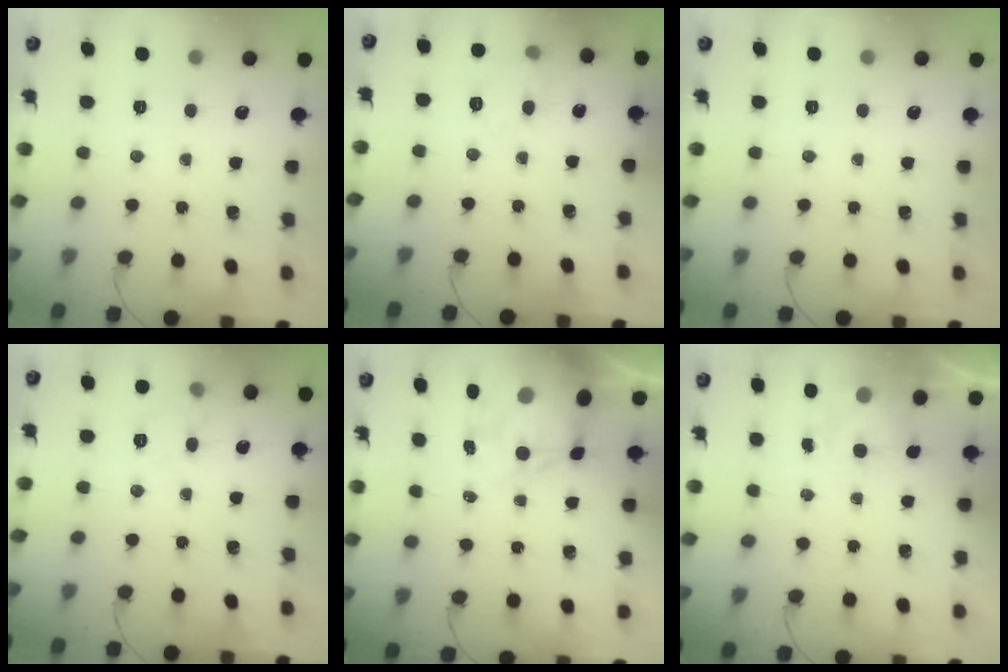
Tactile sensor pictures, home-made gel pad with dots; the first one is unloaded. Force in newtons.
{"total": 5.5, "press": 5.3, "slide": 1.3}
{"total": 0.0}
{"total": 6.1, "press": 6.0, "slide": 1.1}
{"total": 12.4, "press": 12.0, "slide": 3.0}
{"total": 2.0, "press": 1.8, "slide": 1.0}